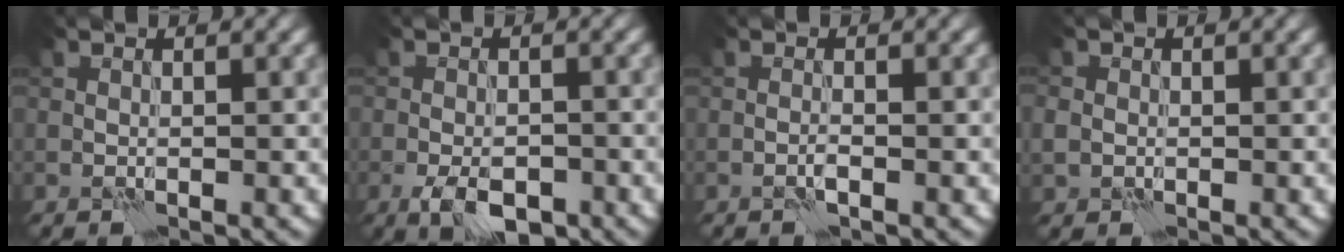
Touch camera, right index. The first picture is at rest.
{"total": 4.3, "force": [-2.3, 2.0, 3.1], "torque": [-0.051, -0.003, -0.040]}
{"total": 0.8, "force": [-0.4, 0.0, 0.6], "torque": [-0.013, 0.002, -0.010]}
{"total": 2.0, "force": [-0.2, 1.8, 0.8], "torque": [-0.014, 0.002, -0.001]}